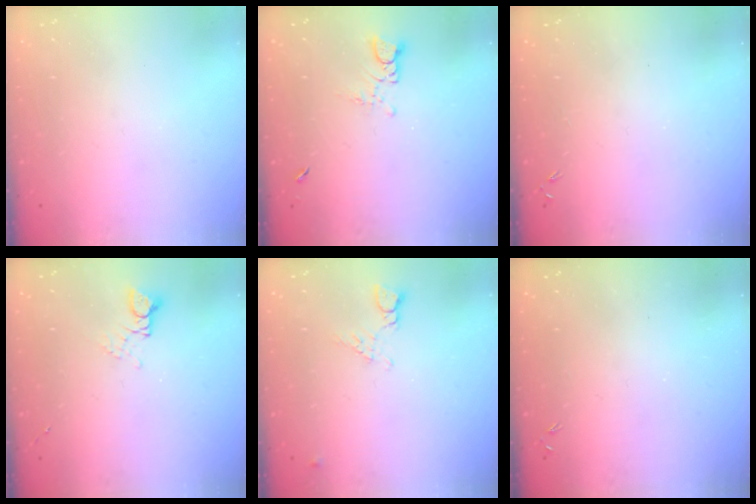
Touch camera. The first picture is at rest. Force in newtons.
{"total": 2.9, "press": 2.9, "slide": 0.2}
{"total": 0.0}
{"total": 2.7, "press": 2.6, "slide": 0.2}
{"total": 3.7, "press": 3.6, "slide": 0.5}
{"total": 0.0}